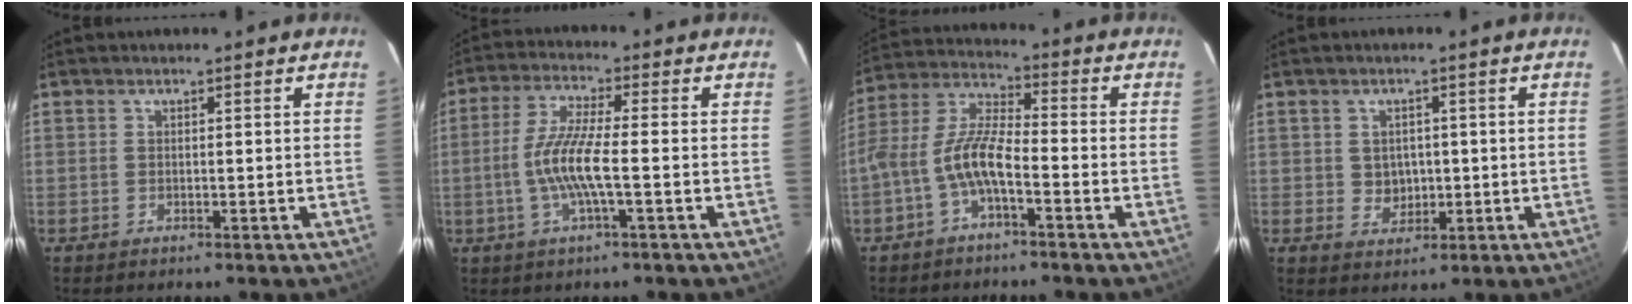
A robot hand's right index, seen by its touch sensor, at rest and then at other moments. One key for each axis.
{"total": 8.7, "fx": -2.0, "fy": 0.6, "fz": 8.4, "tx": -0.175, "ty": -0.001, "tz": -0.040}
{"total": 8.0, "fx": -3.5, "fy": 2.1, "fz": 6.9, "tx": -0.157, "ty": 0.015, "tz": -0.071}
{"total": 3.7, "fx": 0.2, "fy": 3.4, "fz": 1.3, "tx": -0.023, "ty": 0.007, "tz": 0.011}